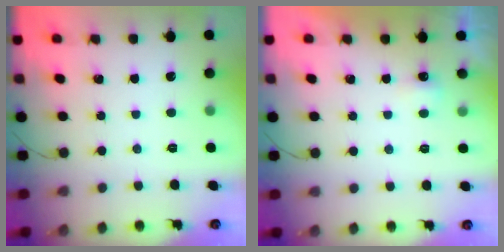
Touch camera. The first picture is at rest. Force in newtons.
{"total": 3.0, "press": 2.9, "slide": 0.8}